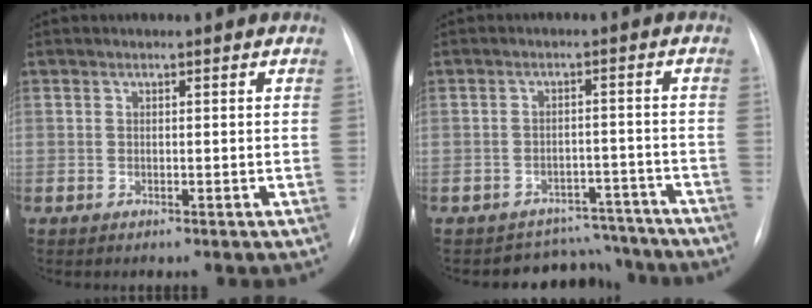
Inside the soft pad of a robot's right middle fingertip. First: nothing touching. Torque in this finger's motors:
{"motor_torque": [0.38, -0.47, 0.03, 0.00]}